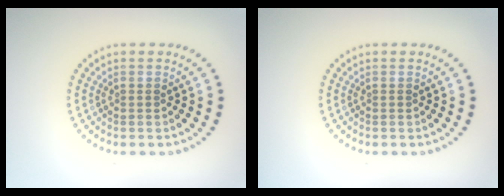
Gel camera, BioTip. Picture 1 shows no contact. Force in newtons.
{"total": 0.0}